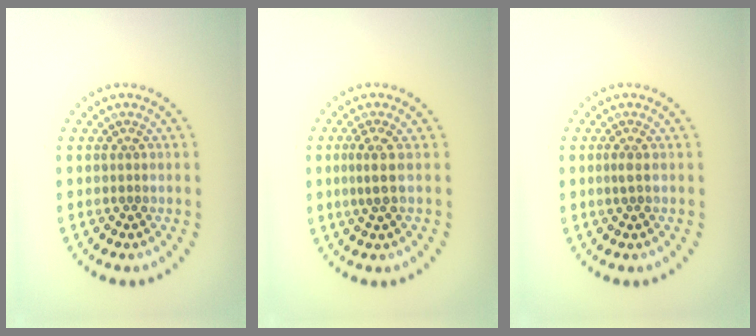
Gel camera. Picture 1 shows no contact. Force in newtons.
{"total": 1.8, "press": 1.4, "slide": 1.2}
{"total": 0.7, "press": 0.6, "slide": 0.3}